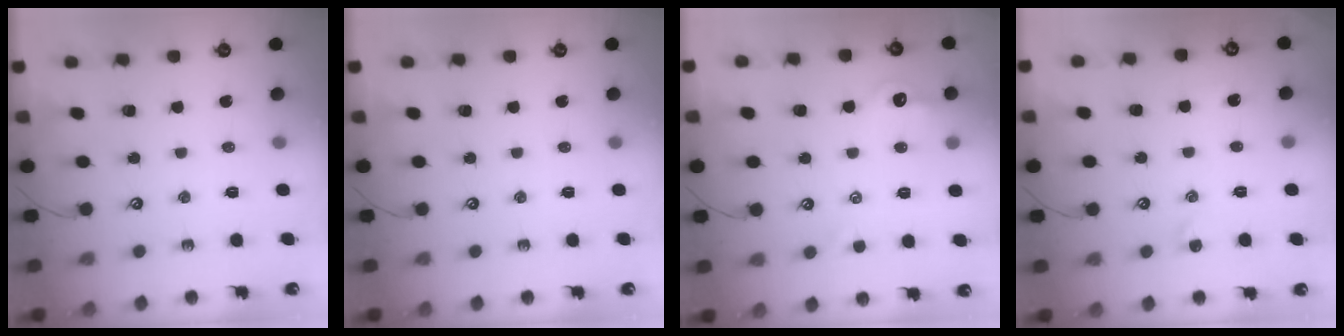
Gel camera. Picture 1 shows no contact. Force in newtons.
{"total": 0.0}
{"total": 1.3, "press": 1.1, "slide": 0.7}
{"total": 1.1, "press": 1.0, "slide": 0.4}